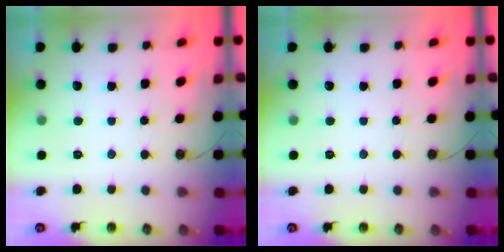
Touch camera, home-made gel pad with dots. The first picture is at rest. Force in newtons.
{"total": 0.0}